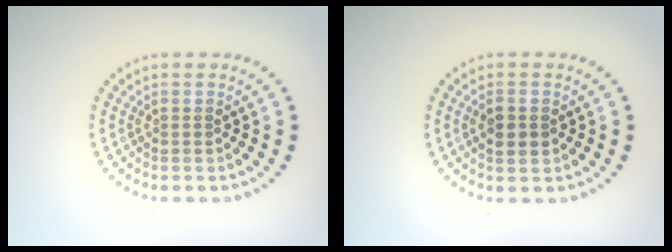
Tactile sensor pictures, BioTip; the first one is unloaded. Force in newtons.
{"total": 1.9, "press": 1.9, "slide": 0.2}